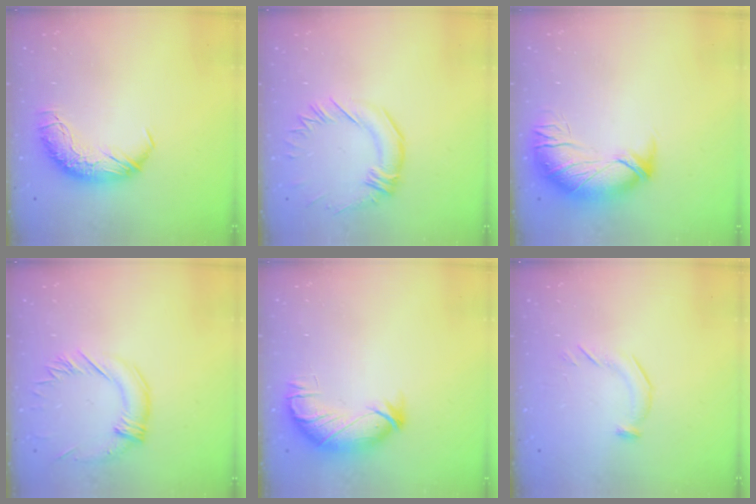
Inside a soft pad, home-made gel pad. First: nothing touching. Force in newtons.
{"total": 0.9, "press": 0.0, "slide": 0.9}
{"total": 2.7, "press": 1.1, "slide": 2.4}
{"total": 1.3, "press": 0.2, "slide": 1.2}
{"total": 3.6, "press": 3.0, "slide": 2.0}
{"total": 5.3, "press": 5.2, "slide": 1.0}